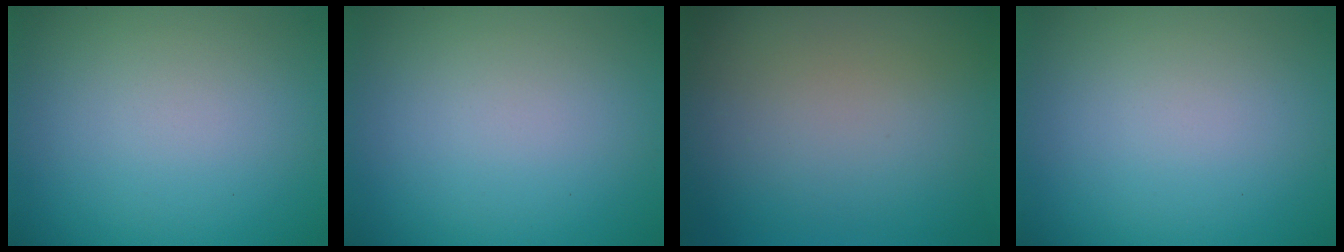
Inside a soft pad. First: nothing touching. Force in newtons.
{"total": 0.0}
{"total": 0.0}
{"total": 0.0}